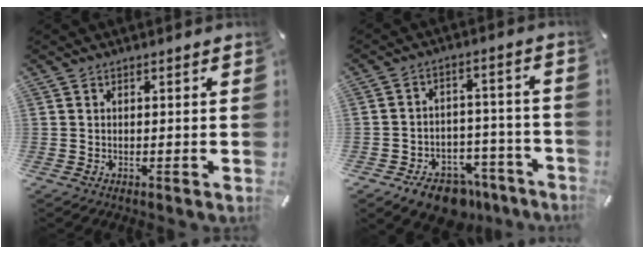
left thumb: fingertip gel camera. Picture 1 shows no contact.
{"total": 10.5, "force": [-7.8, 5.7, 4.2], "torque": [-0.047, 0.065, -0.131]}